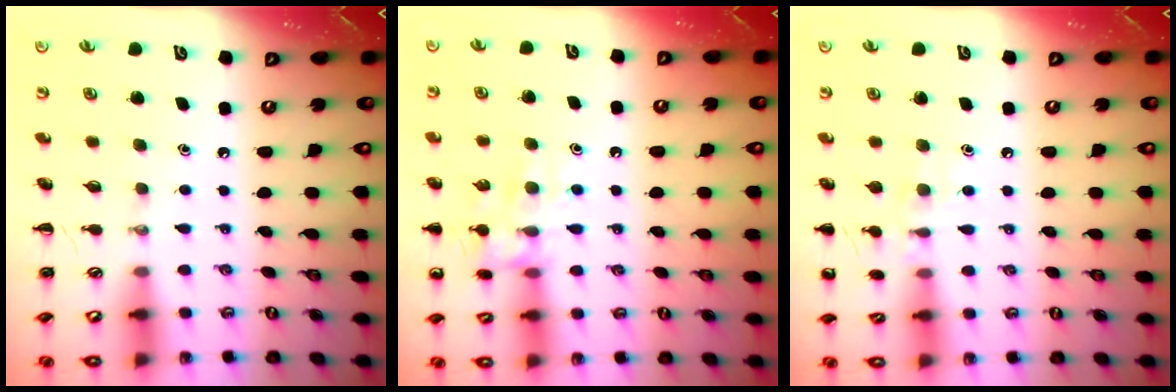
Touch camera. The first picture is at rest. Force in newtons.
{"total": 12.1, "press": 12.0, "slide": 1.3}
{"total": 7.9, "press": 7.6, "slide": 2.1}